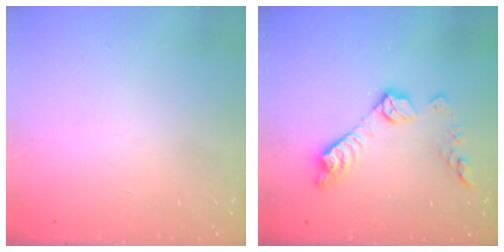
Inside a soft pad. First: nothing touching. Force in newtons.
{"total": 11.9, "press": 11.9, "slide": 0.6}